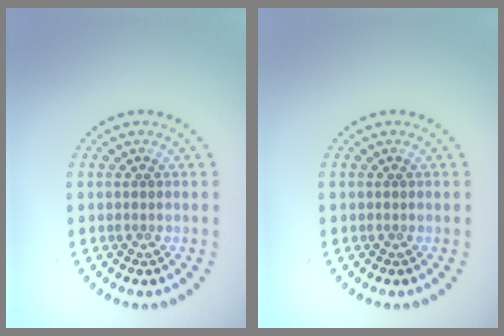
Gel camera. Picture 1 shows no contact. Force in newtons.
{"total": 0.0}